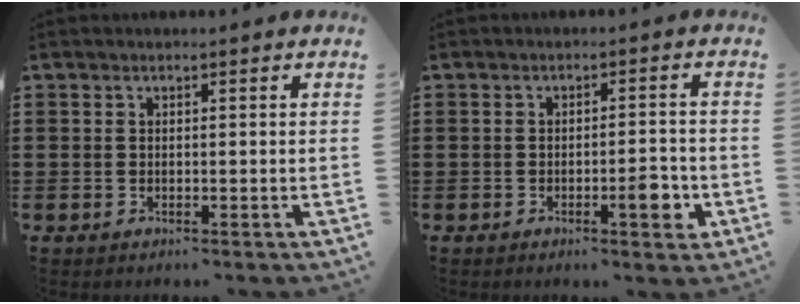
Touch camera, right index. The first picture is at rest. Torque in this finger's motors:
{"motor_torque": [0.88, -0.44, 0.25, 0.08]}